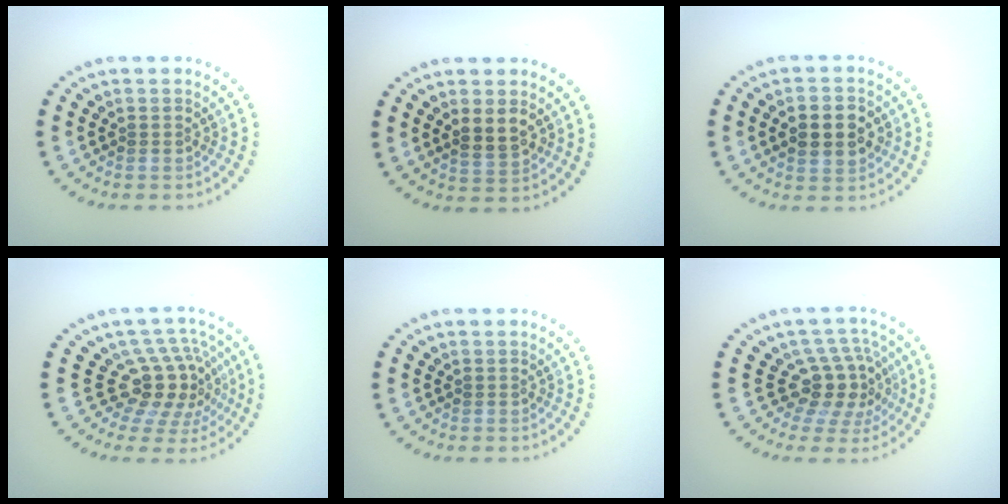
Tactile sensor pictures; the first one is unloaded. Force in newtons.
{"total": 2.4, "press": 2.3, "slide": 0.6}
{"total": 4.6, "press": 4.6, "slide": 0.1}
{"total": 4.7, "press": 3.4, "slide": 3.1}
{"total": 0.0}
{"total": 4.1, "press": 3.1, "slide": 2.7}